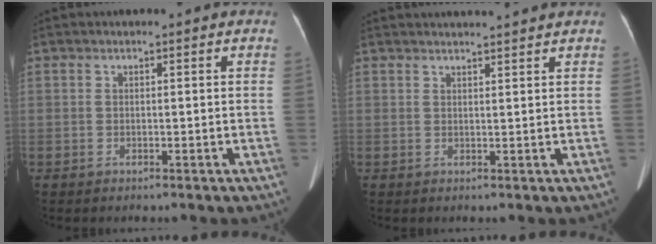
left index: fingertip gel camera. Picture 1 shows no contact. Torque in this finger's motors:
{"motor_torque": [0.10, -1.21, 0.00, 0.01]}